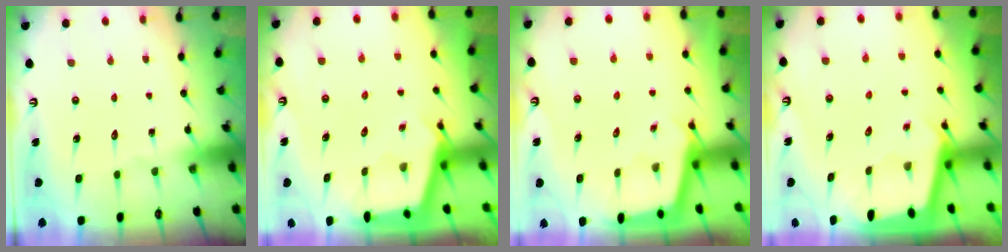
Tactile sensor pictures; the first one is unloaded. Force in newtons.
{"total": 2.6, "press": 2.6, "slide": 0.4}
{"total": 2.4, "press": 2.4, "slide": 0.1}
{"total": 2.0, "press": 1.9, "slide": 0.2}